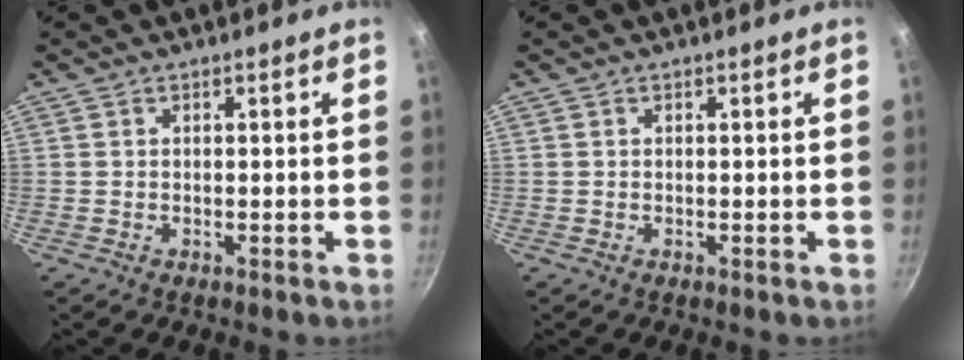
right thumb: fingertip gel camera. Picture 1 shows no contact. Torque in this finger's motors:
{"motor_torque": [-0.04, -0.03, 0.12, 0.11, 0.00]}